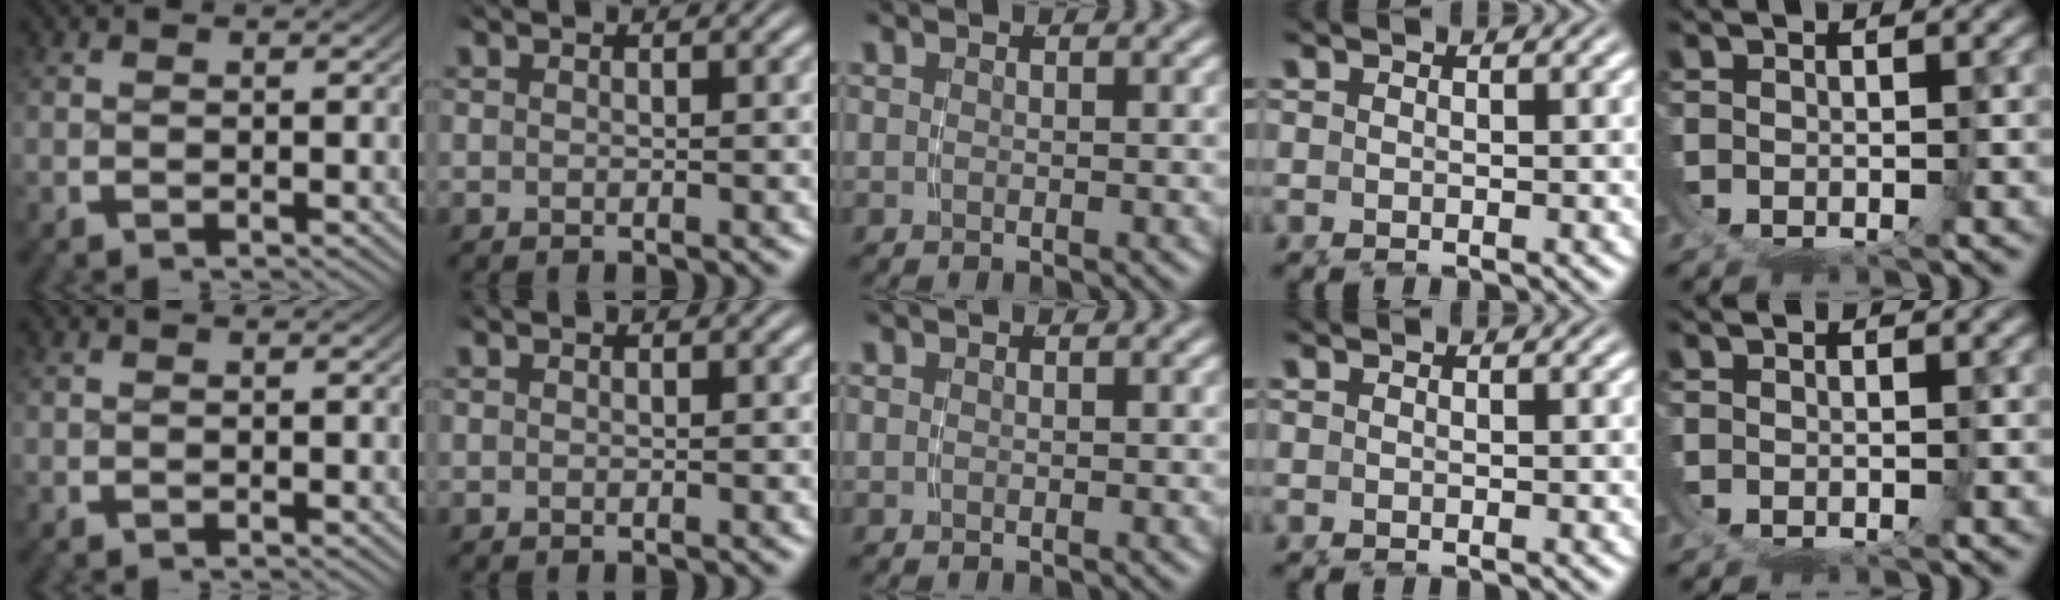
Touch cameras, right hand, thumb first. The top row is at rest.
{}